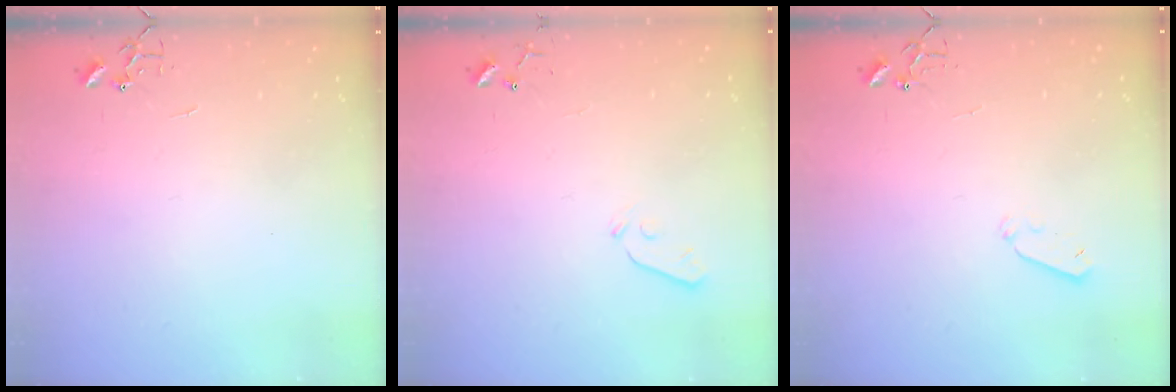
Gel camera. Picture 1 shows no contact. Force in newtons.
{"total": 3.6, "press": 3.6, "slide": 0.6}
{"total": 4.0, "press": 3.9, "slide": 0.8}